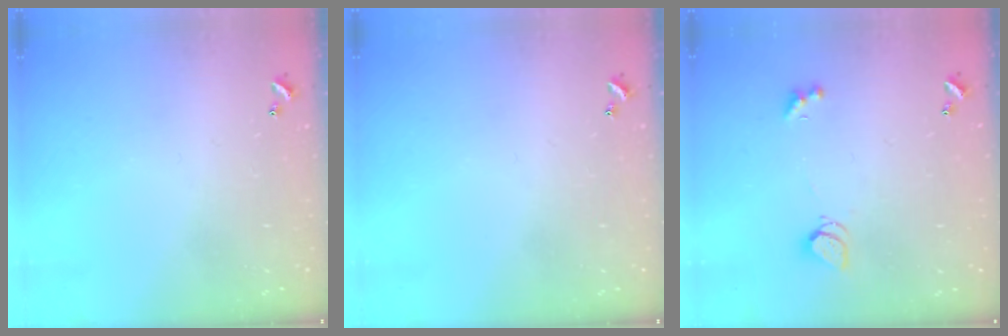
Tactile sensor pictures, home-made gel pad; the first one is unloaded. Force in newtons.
{"total": 0.0}
{"total": 2.0, "press": 1.9, "slide": 0.5}